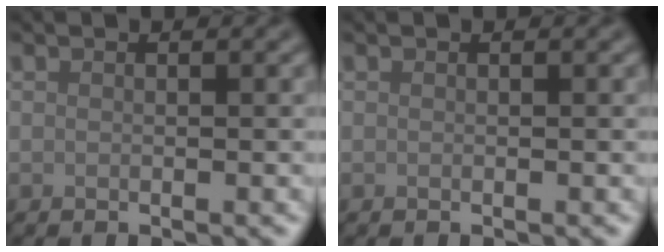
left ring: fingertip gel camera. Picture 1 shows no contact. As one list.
[{"total": 0.0}]